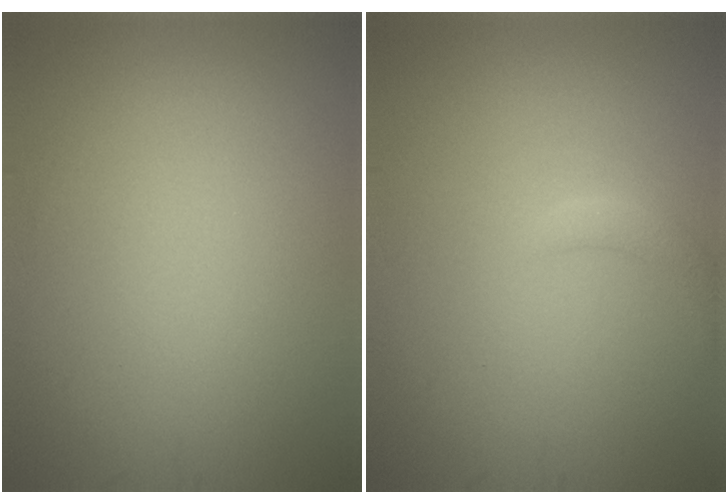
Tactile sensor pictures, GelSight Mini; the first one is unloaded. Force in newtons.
{"total": 1.6, "press": 1.5, "slide": 0.2}